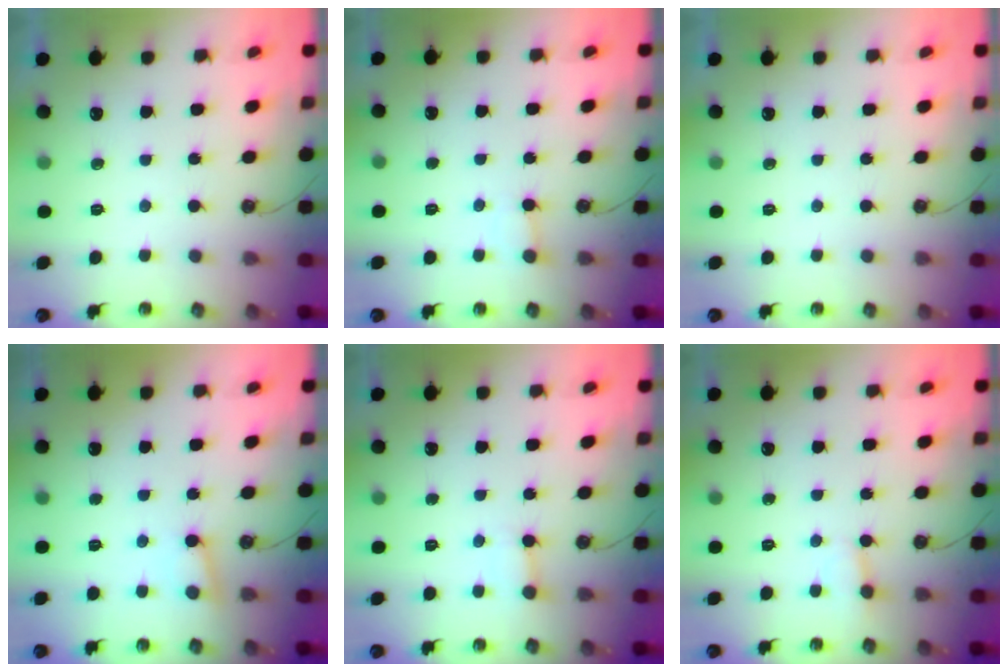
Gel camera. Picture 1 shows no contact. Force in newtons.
{"total": 2.8, "press": 2.8, "slide": 0.4}
{"total": 0.0}
{"total": 3.7, "press": 3.6, "slide": 0.8}
{"total": 2.8, "press": 2.8, "slide": 0.5}
{"total": 2.6, "press": 2.6, "slide": 0.2}